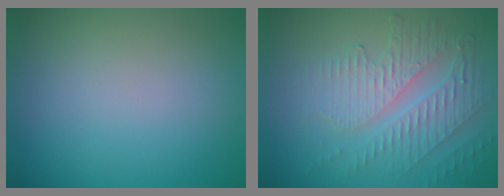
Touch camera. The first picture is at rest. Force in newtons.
{"total": 5.0, "press": 3.4, "slide": 3.6}